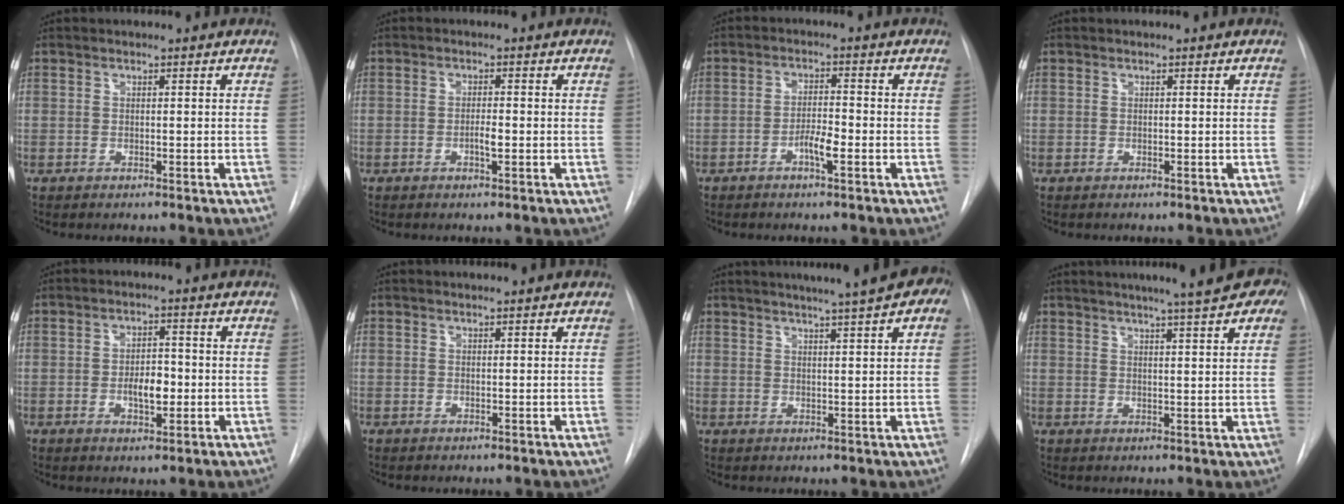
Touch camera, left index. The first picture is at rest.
{"total": 1.8, "force": [-0.5, 0.3, 1.7], "torque": [-0.030, 0.001, -0.011]}
{"total": 3.3, "force": [-1.6, 0.5, 2.9], "torque": [-0.051, 0.002, -0.030]}
{"total": 0.0}
{"total": 4.5, "force": [-0.8, 2.1, 3.9], "torque": [-0.061, 0.004, -0.009]}
{"total": 0.9, "force": [0.9, 0.0, 0.2], "torque": [-0.007, 0.010, 0.016]}
{"total": 15.6, "force": [11.6, 1.7, 10.3], "torque": [-0.153, 0.028, 0.134]}
{"total": 17.3, "force": [13.0, 2.0, 11.3], "torque": [-0.163, 0.025, 0.150]}